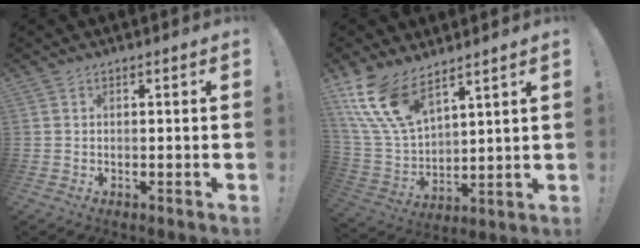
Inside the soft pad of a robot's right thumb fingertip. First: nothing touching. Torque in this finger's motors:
{"motor_torque": [0.15, 1.48, 1.26, 0.89, 0.14]}